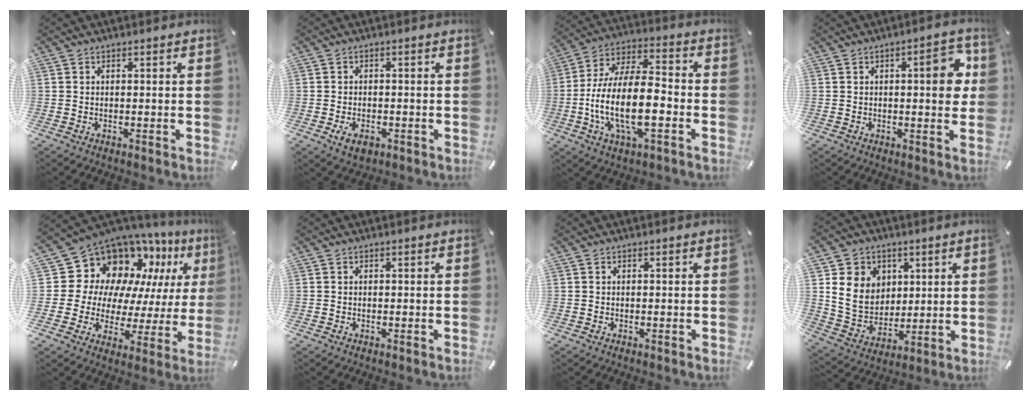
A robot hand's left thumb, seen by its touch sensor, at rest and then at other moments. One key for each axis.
{"total": 3.5, "fx": -1.6, "fy": 2.2, "fz": 2.2, "tx": -0.035, "ty": 0.002, "tz": -0.031}
{"total": 17.1, "fx": -4.9, "fy": 7.3, "fz": 14.7, "tx": -0.309, "ty": -0.002, "tz": -0.088}
{"total": 8.6, "fx": 1.5, "fy": 3.3, "fz": 7.8, "tx": -0.087, "ty": -0.009, "tz": 0.014}
{"total": 14.6, "fx": 8.8, "fy": 10.9, "fz": 4.1, "tx": -0.068, "ty": -0.103, "tz": 0.165}
{"total": 0.0}
{"total": 0.0}
{"total": 11.6, "fx": 3.2, "fy": 10.5, "fz": 3.7, "tx": -0.082, "ty": -0.009, "tz": 0.071}